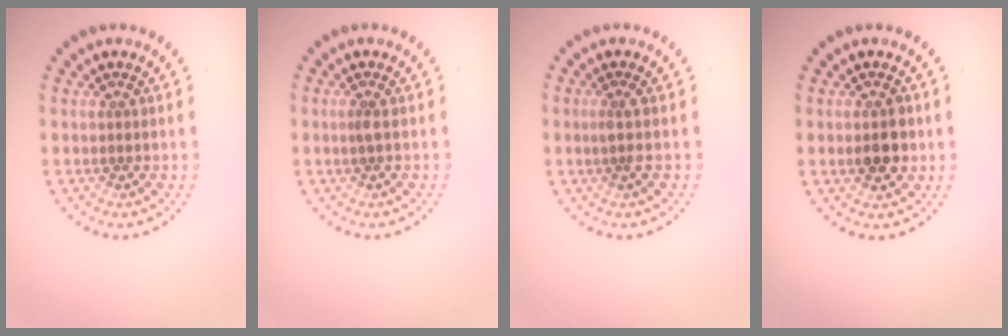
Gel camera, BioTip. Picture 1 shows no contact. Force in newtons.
{"total": 0.7, "press": 0.5, "slide": 0.5}
{"total": 1.0, "press": 0.7, "slide": 0.7}
{"total": 3.0, "press": 3.0, "slide": 0.2}